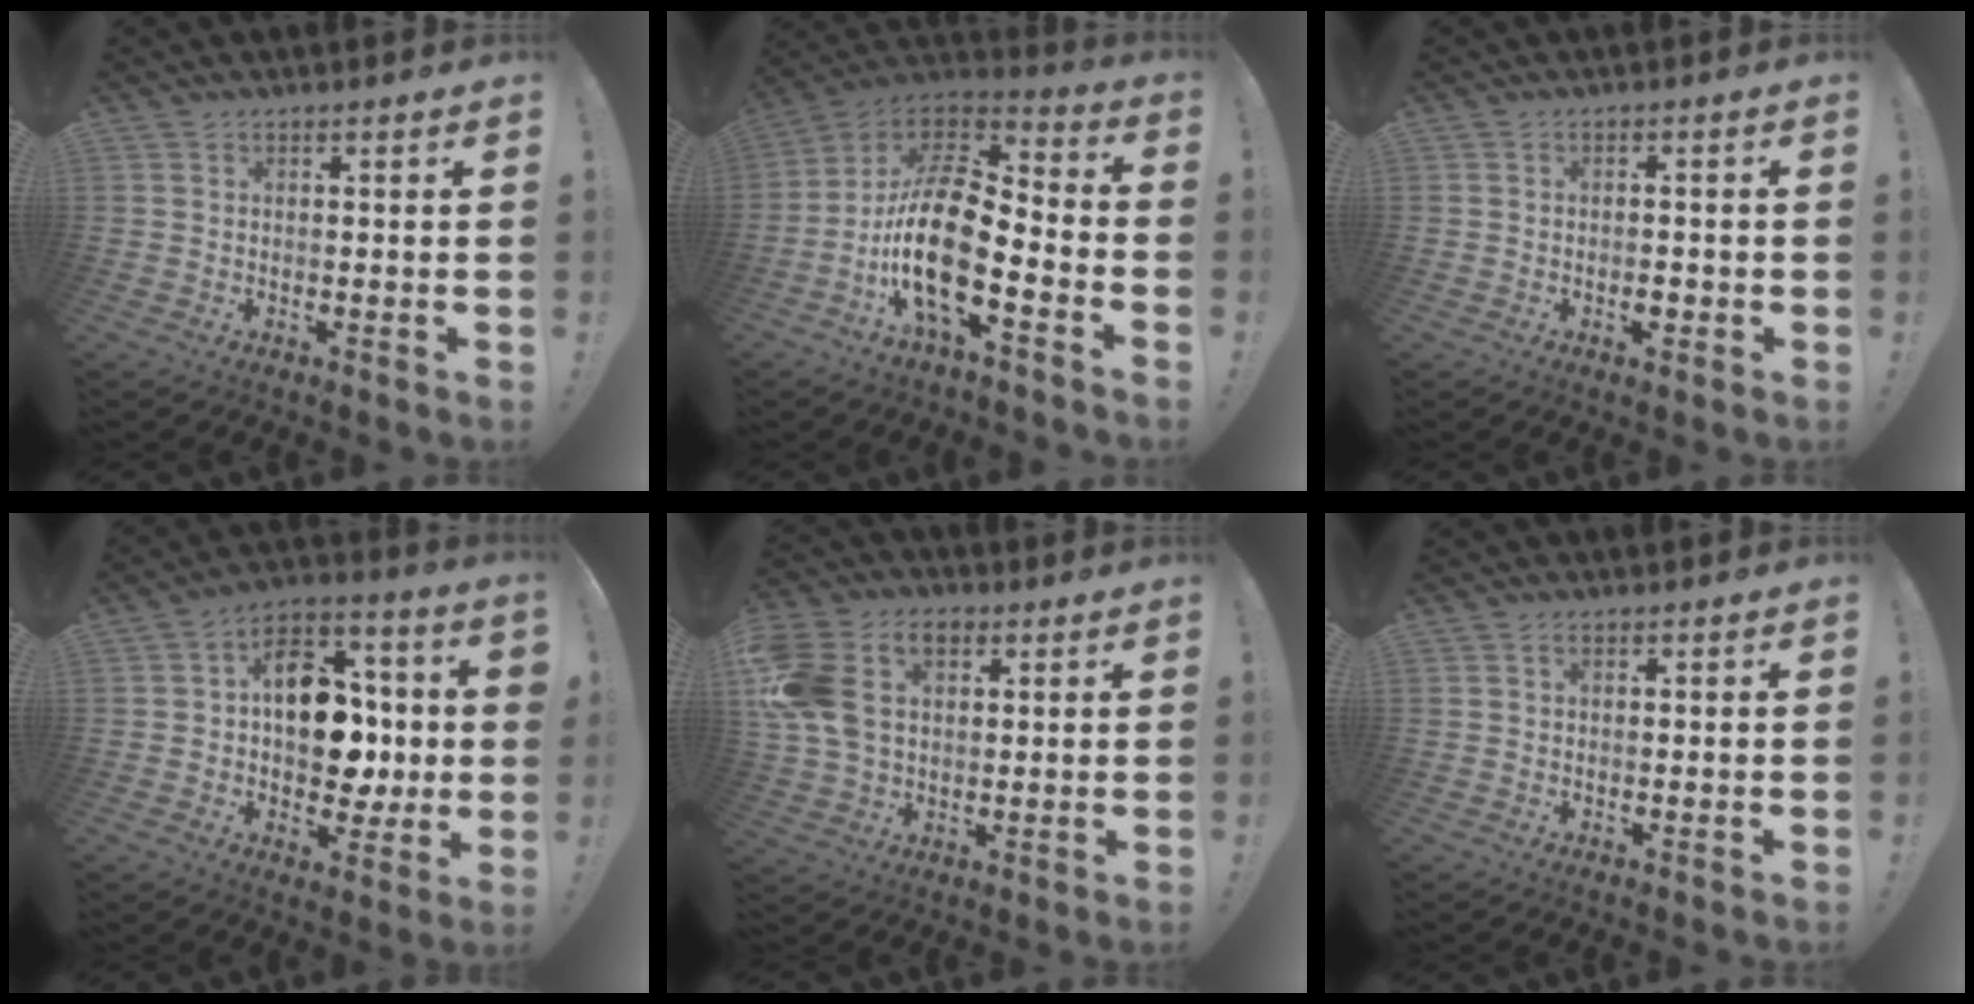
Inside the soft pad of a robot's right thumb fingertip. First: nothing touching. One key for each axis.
{"total": 20.7, "fx": -6.0, "fy": 8.7, "fz": 17.8, "tx": -0.372, "ty": 0.028, "tz": -0.102}
{"total": 2.5, "fx": -1.4, "fy": 1.2, "fz": 1.7, "tx": -0.025, "ty": 0.006, "tz": -0.023}
{"total": 16.8, "fx": 0.7, "fy": 12.1, "fz": 11.6, "tx": -0.182, "ty": 0.015, "tz": 0.023}
{"total": 15.8, "fx": 5.2, "fy": 10.9, "fz": 10.2, "tx": -0.191, "ty": -0.013, "tz": 0.098}
{"total": 0.9, "fx": 0.4, "fy": 0.6, "fz": 0.4, "tx": -0.003, "ty": 0.000, "tz": 0.006}